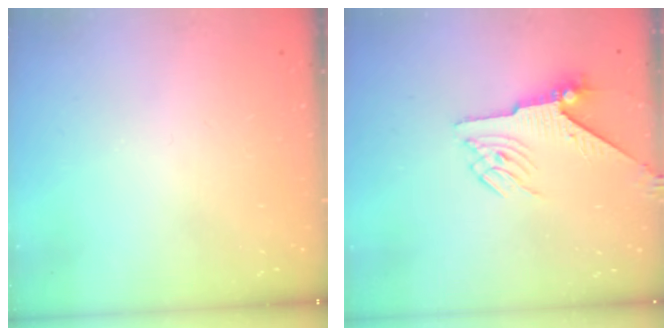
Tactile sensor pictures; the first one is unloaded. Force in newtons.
{"total": 5.4, "press": 5.4, "slide": 0.8}